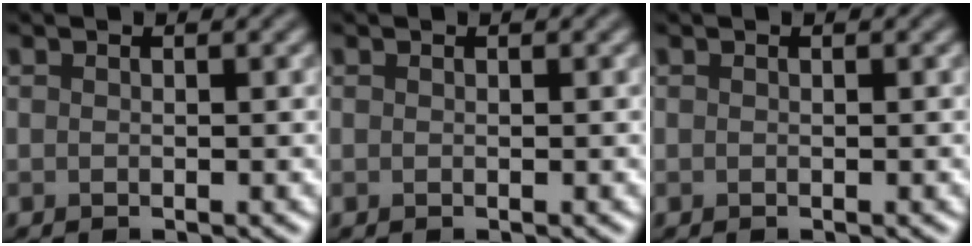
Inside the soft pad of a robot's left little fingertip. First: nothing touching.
{"total": 0.0}
{"total": 0.0}